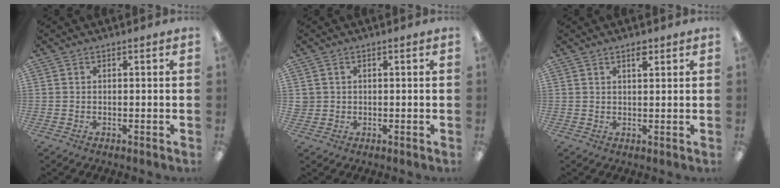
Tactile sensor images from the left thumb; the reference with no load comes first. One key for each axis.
{"total": 1.8, "fx": 0.5, "fy": 1.7, "fz": 0.1, "tx": -0.005, "ty": 0.002, "tz": 0.008}
{"total": 2.6, "fx": 1.8, "fy": 0.7, "fz": 1.7, "tx": -0.021, "ty": -0.005, "tz": 0.029}